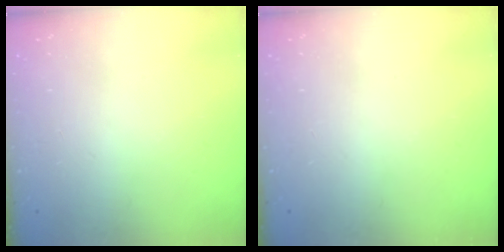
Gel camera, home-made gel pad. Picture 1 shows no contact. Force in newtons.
{"total": 0.0}